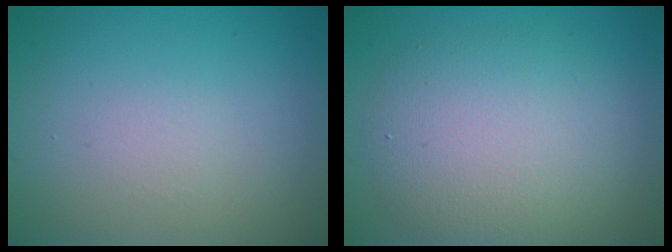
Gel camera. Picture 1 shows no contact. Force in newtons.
{"total": 6.3, "press": 6.3, "slide": 0.3}